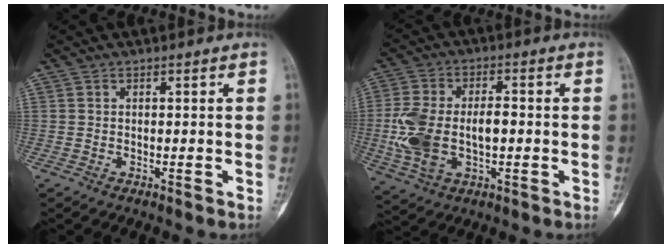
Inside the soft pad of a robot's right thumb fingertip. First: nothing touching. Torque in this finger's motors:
{"motor_torque": [0.03, 1.31, 0.45, 0.32, 0.39]}